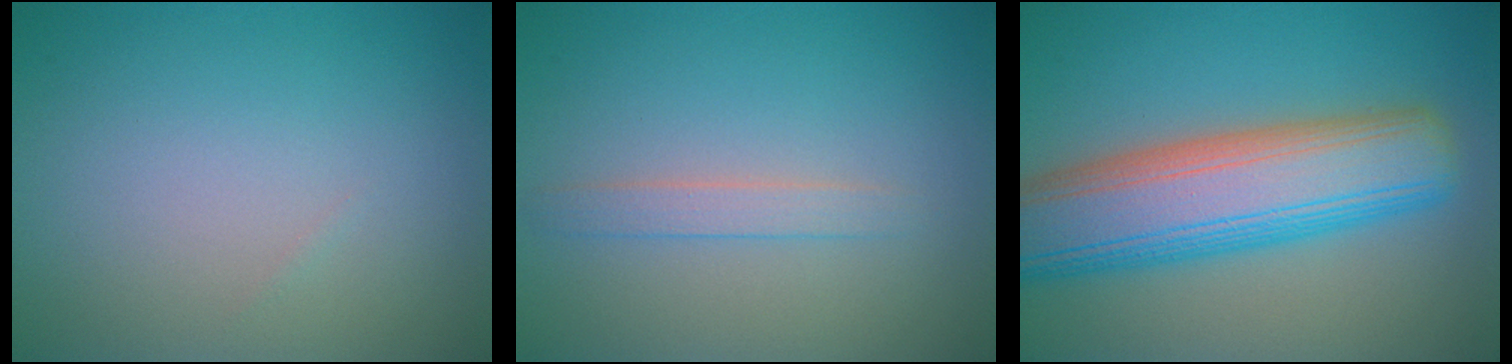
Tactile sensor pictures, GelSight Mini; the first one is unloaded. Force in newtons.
{"total": 1.5, "press": 1.4, "slide": 0.1}
{"total": 10.8, "press": 10.8, "slide": 0.4}